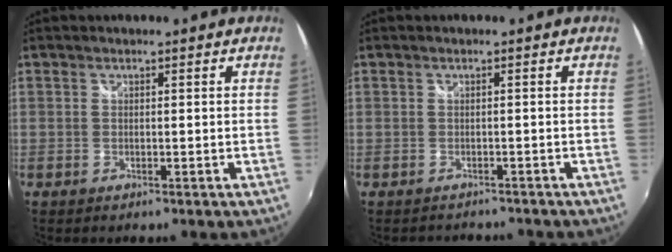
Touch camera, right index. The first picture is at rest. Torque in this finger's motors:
{"motor_torque": [-1.16, -0.87, -0.77, -0.18]}